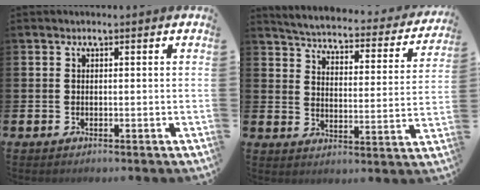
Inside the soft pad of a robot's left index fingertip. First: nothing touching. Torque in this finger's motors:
{"motor_torque": [0.49, -1.65, 0.27, 0.03]}